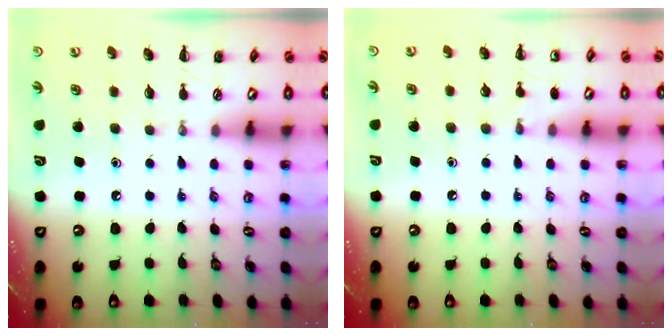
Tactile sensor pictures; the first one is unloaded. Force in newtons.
{"total": 5.5, "press": 5.1, "slide": 1.8}